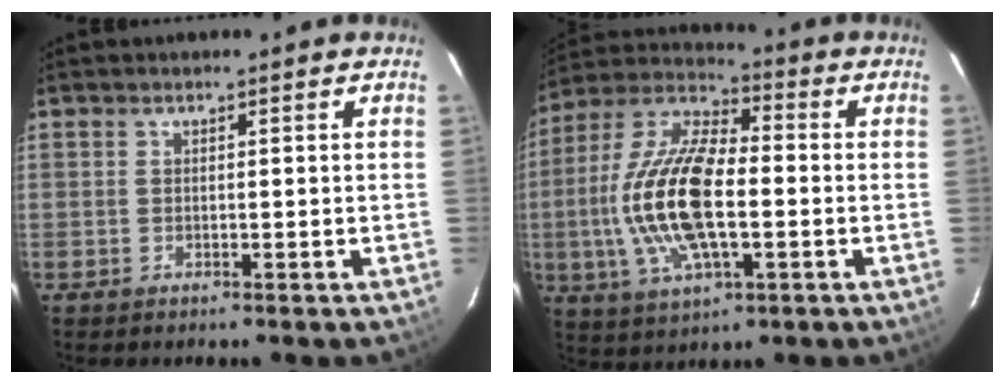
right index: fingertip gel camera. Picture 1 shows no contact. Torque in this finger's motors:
{"motor_torque": [2.14, 0.00, 1.05, 0.21]}